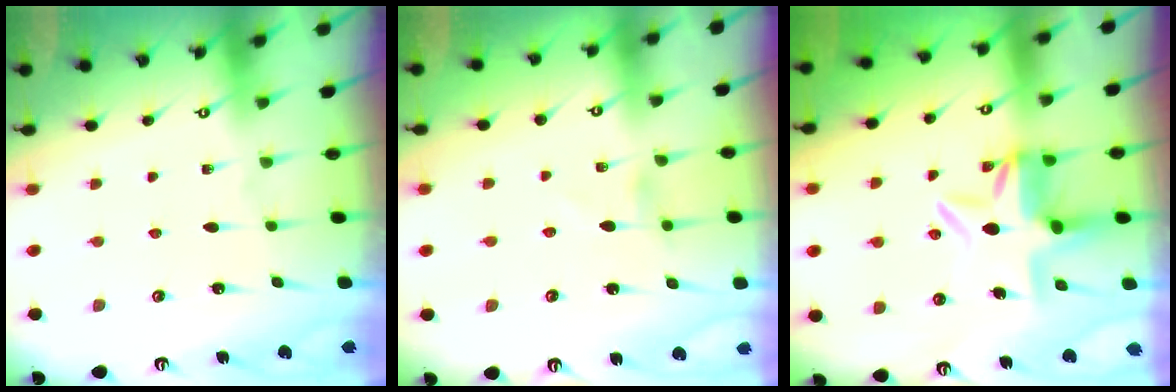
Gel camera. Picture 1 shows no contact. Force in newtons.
{"total": 1.5, "press": 1.5, "slide": 0.4}
{"total": 7.5, "press": 7.5, "slide": 0.9}